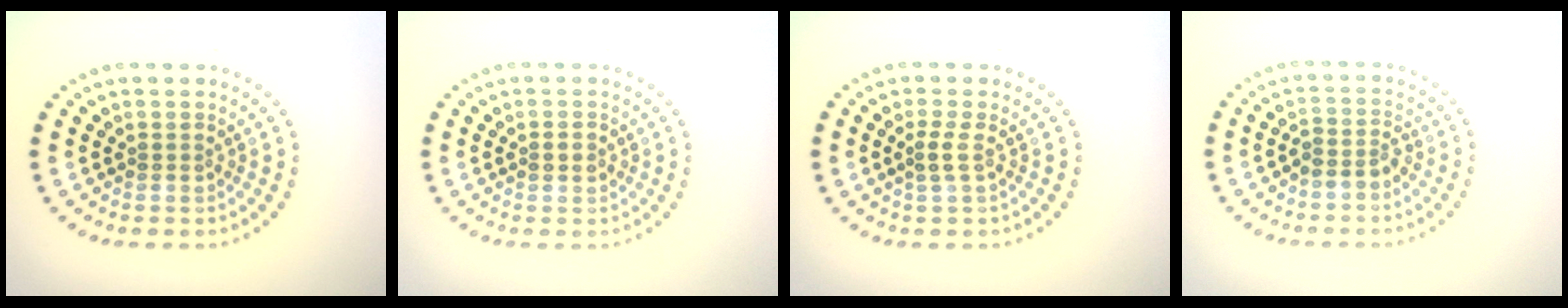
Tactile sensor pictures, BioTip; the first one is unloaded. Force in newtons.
{"total": 1.2, "press": 1.2, "slide": 0.0}
{"total": 1.1, "press": 0.9, "slide": 0.7}
{"total": 1.9, "press": 1.5, "slide": 1.2}